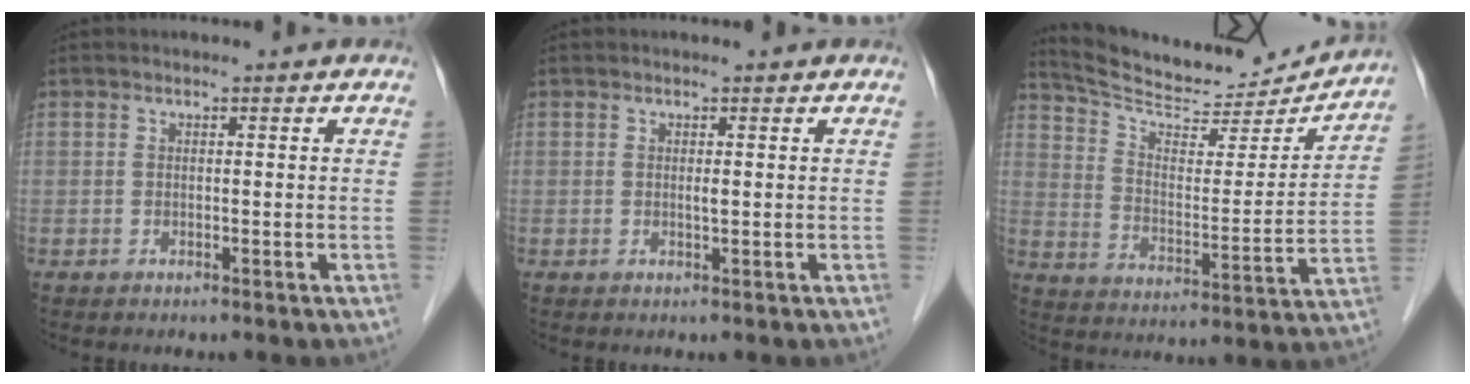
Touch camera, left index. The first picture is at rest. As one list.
[{"total": 0.6, "force": [0.2, 0.0, 0.6], "torque": [-0.013, -0.001, 0.003]}, {"total": 18.8, "force": [18.2, 2.7, 3.8], "torque": [-0.065, -0.033, 0.266]}]